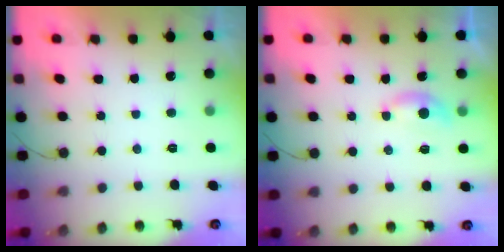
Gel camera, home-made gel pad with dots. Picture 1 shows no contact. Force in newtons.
{"total": 4.1, "press": 4.1, "slide": 0.7}